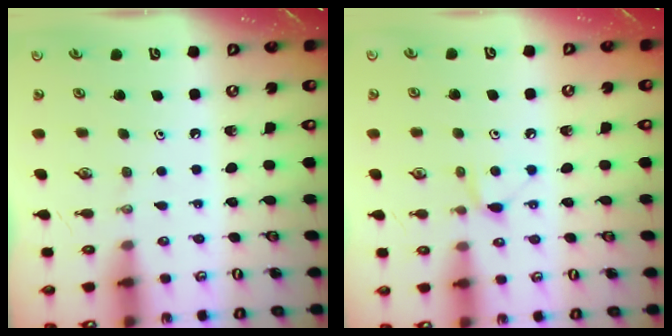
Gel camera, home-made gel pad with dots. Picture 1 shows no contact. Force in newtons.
{"total": 4.9, "press": 4.9, "slide": 0.6}